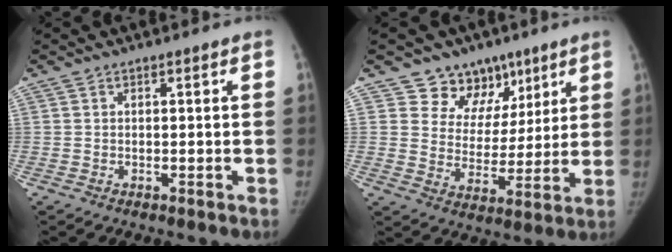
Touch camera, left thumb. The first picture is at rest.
{"total": 11.0, "force": [7.1, 8.2, 2.1], "torque": [0.023, -0.037, 0.120]}